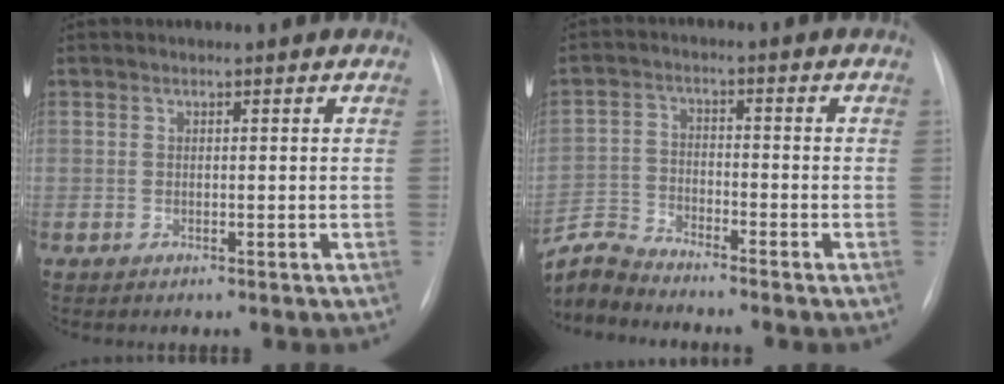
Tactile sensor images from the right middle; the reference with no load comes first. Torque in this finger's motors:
{"motor_torque": [-0.21, -0.10, -0.02, 0.01]}